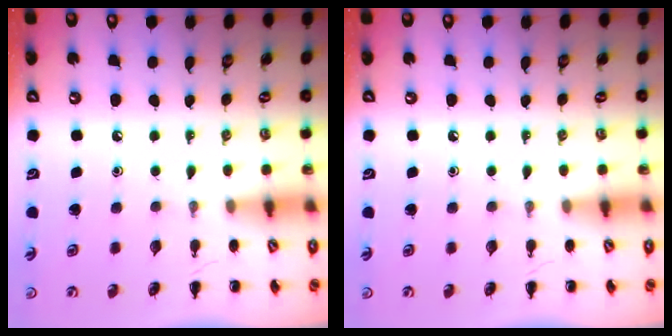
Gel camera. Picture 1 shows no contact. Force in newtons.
{"total": 0.0}